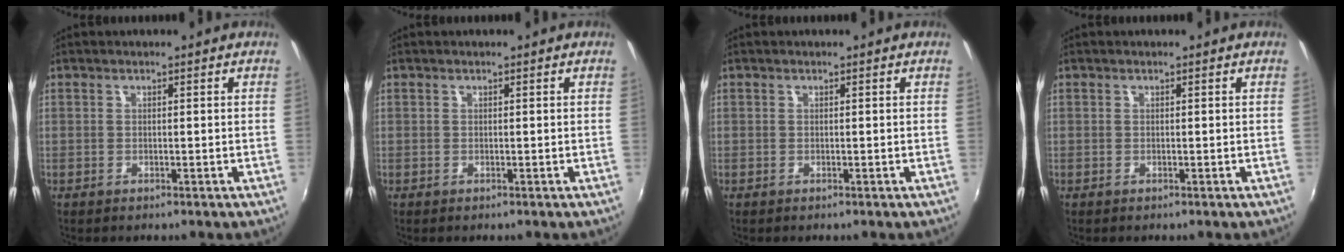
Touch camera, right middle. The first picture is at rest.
{"total": 0.0}
{"total": 0.0}
{"total": 0.0}